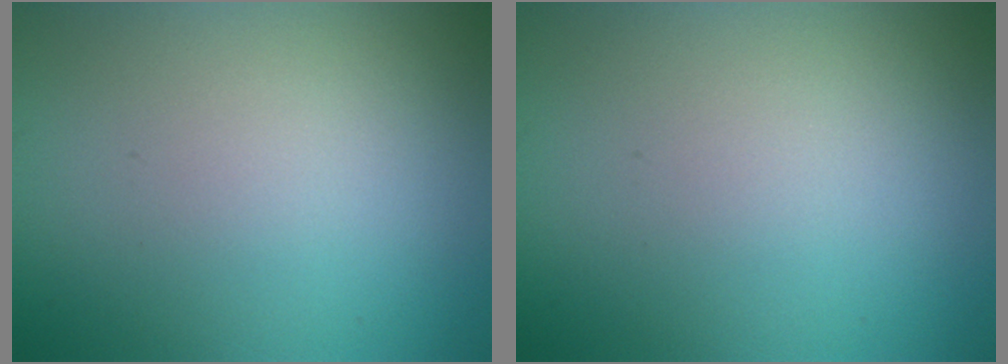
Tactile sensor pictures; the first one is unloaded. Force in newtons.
{"total": 0.0}